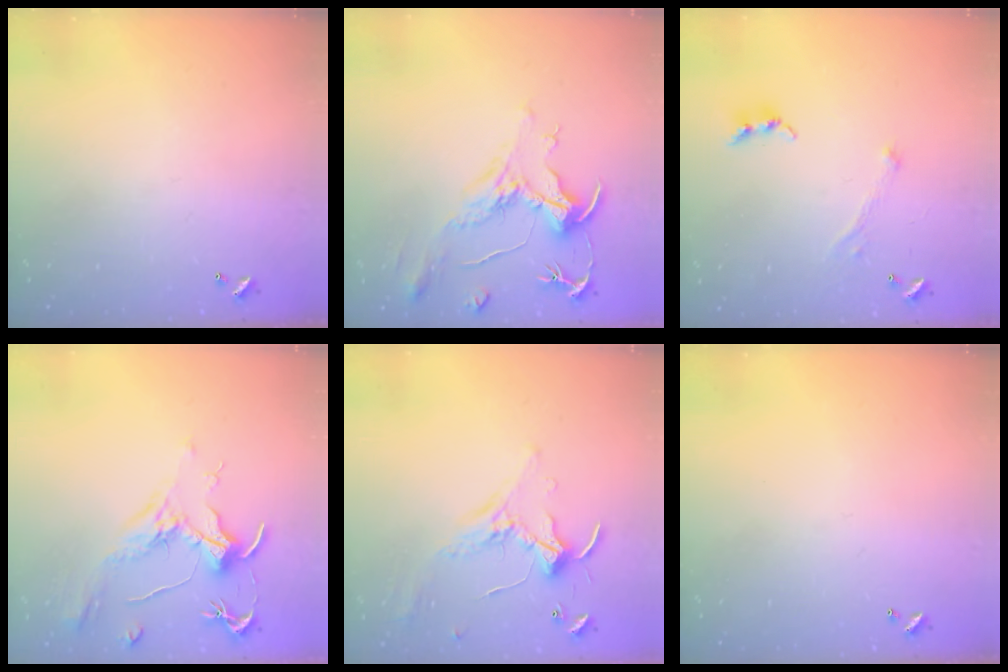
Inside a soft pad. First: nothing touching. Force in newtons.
{"total": 2.1, "press": 1.6, "slide": 1.3}
{"total": 0.8, "press": 0.7, "slide": 0.4}
{"total": 2.1, "press": 2.0, "slide": 0.8}
{"total": 0.9, "press": 0.8, "slide": 0.4}
{"total": 0.0}